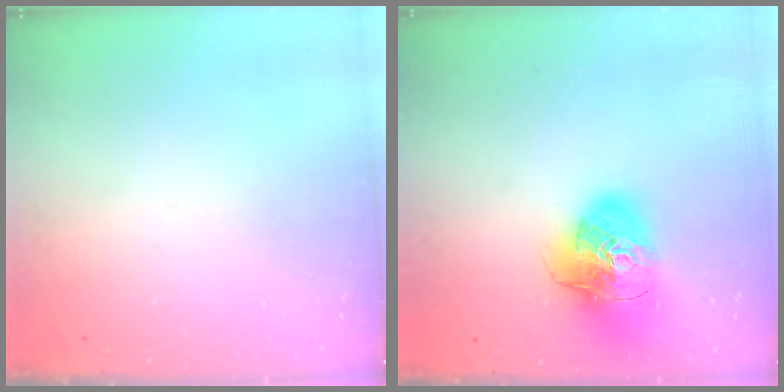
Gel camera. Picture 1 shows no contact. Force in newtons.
{"total": 19.1, "press": 18.9, "slide": 2.6}